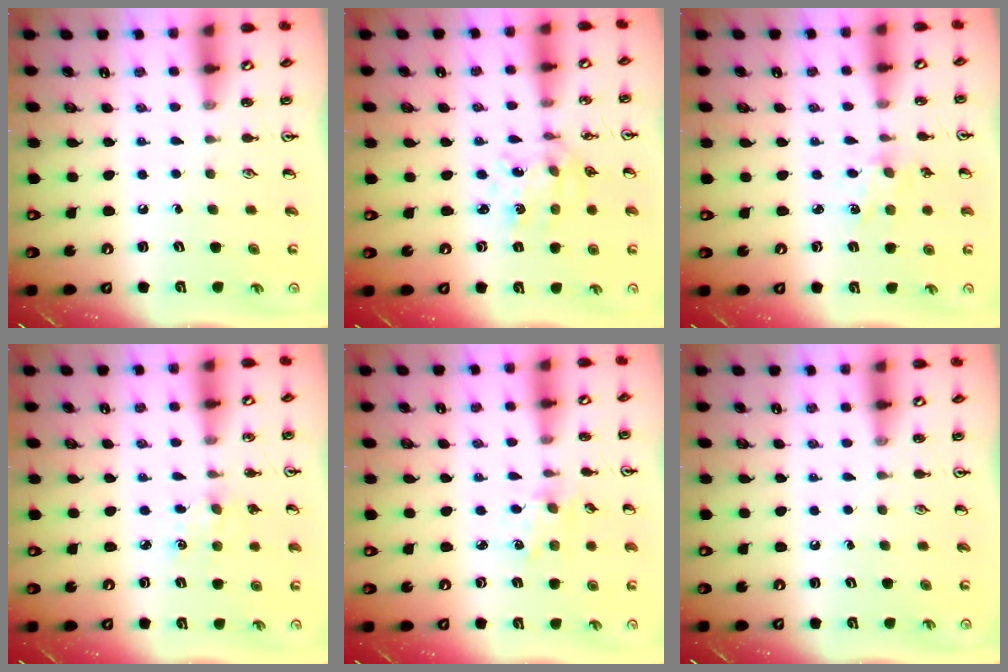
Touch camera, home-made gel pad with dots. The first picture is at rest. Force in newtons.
{"total": 3.8, "press": 3.5, "slide": 1.5}
{"total": 2.7, "press": 2.7, "slide": 0.4}
{"total": 4.2, "press": 4.1, "slide": 0.6}
{"total": 2.1, "press": 2.0, "slide": 0.3}
{"total": 0.0}